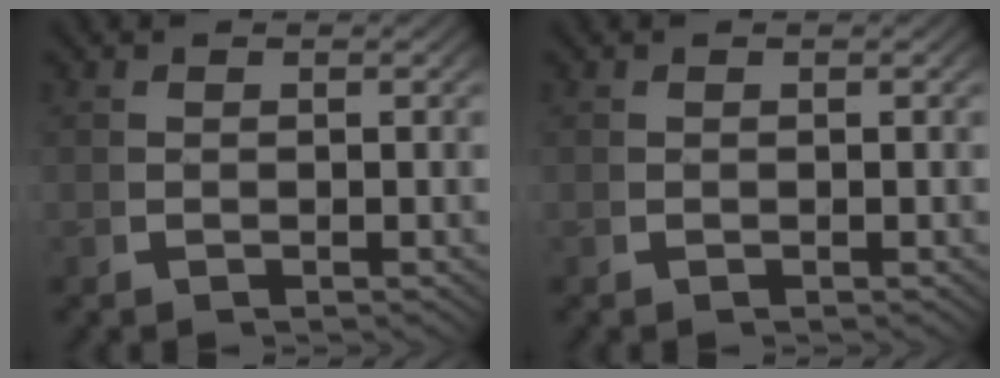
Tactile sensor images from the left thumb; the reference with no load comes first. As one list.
[{"total": 0.0}]